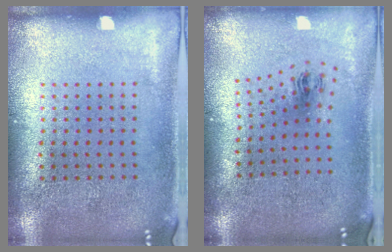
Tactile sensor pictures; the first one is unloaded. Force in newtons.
{"total": 1.0, "press": 0.4, "slide": 0.9}